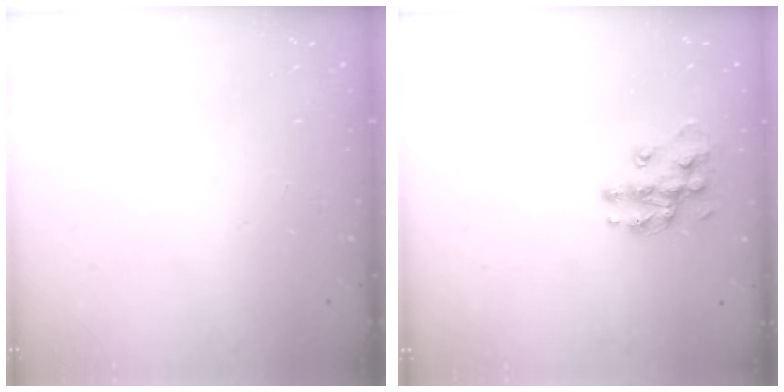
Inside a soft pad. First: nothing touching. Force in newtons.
{"total": 11.3, "press": 11.3, "slide": 0.7}